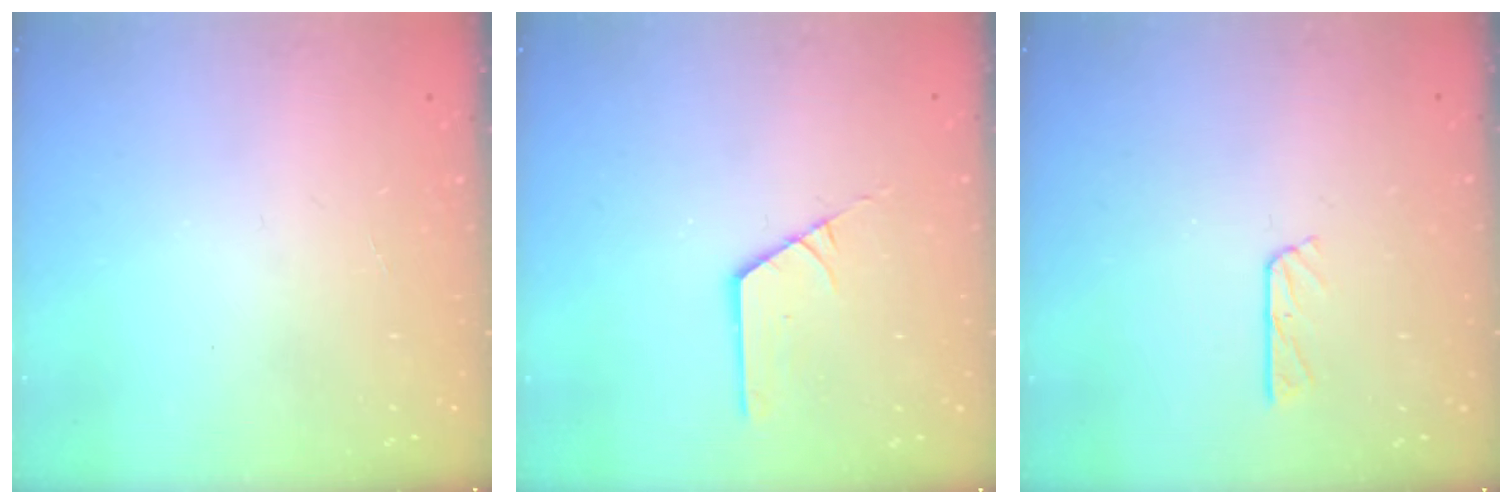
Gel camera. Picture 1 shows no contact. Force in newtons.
{"total": 2.3, "press": 2.3, "slide": 0.3}
{"total": 3.6, "press": 3.6, "slide": 0.2}